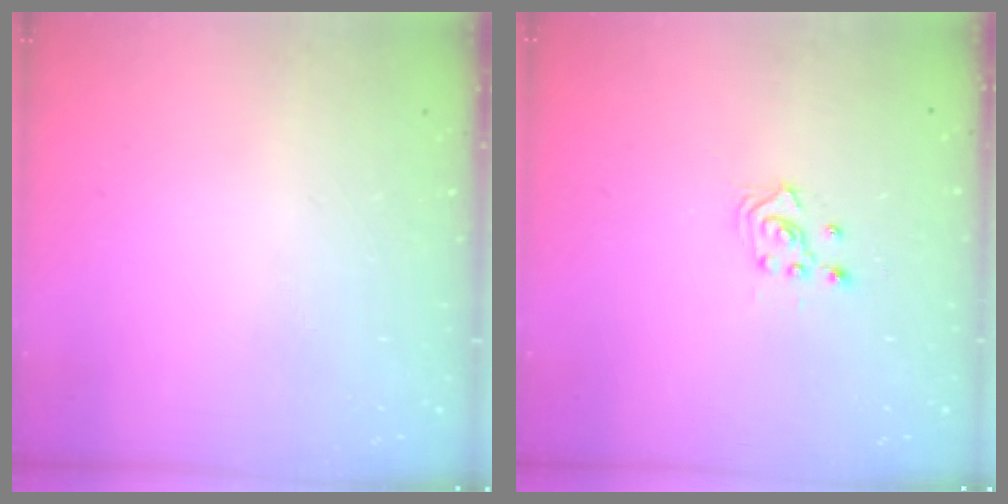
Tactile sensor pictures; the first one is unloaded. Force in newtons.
{"total": 2.6, "press": 2.4, "slide": 1.0}